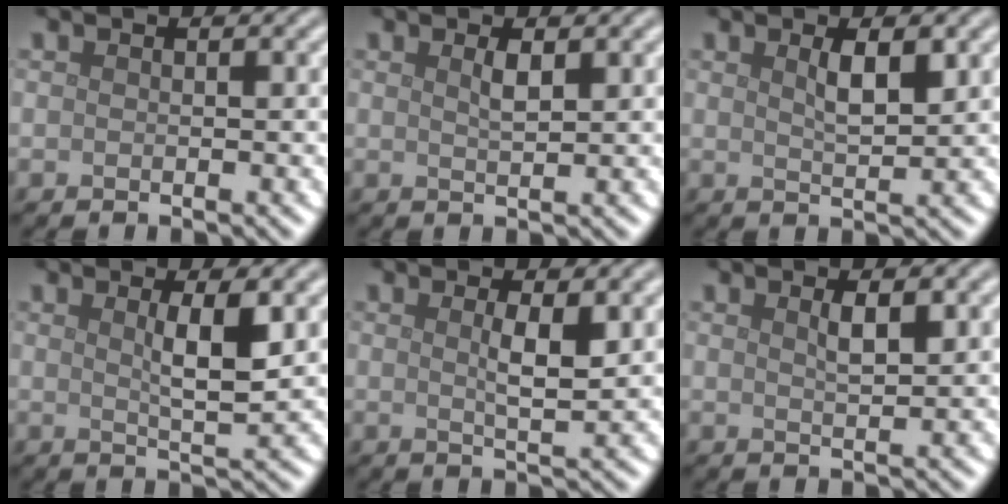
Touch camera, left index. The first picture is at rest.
{"total": 1.3, "force": [0.7, 0.3, 1.1], "torque": [-0.022, 0.001, 0.011]}
{"total": 2.5, "force": [1.1, 0.6, 2.2], "torque": [-0.038, 0.000, 0.021]}
{"total": 3.4, "force": [1.0, 0.7, 3.2], "torque": [-0.053, -0.003, 0.017]}
{"total": 2.4, "force": [0.7, 0.4, 2.3], "torque": [-0.040, -0.003, 0.013]}
{"total": 1.7, "force": [0.8, 0.4, 1.4], "torque": [-0.026, 0.000, 0.013]}